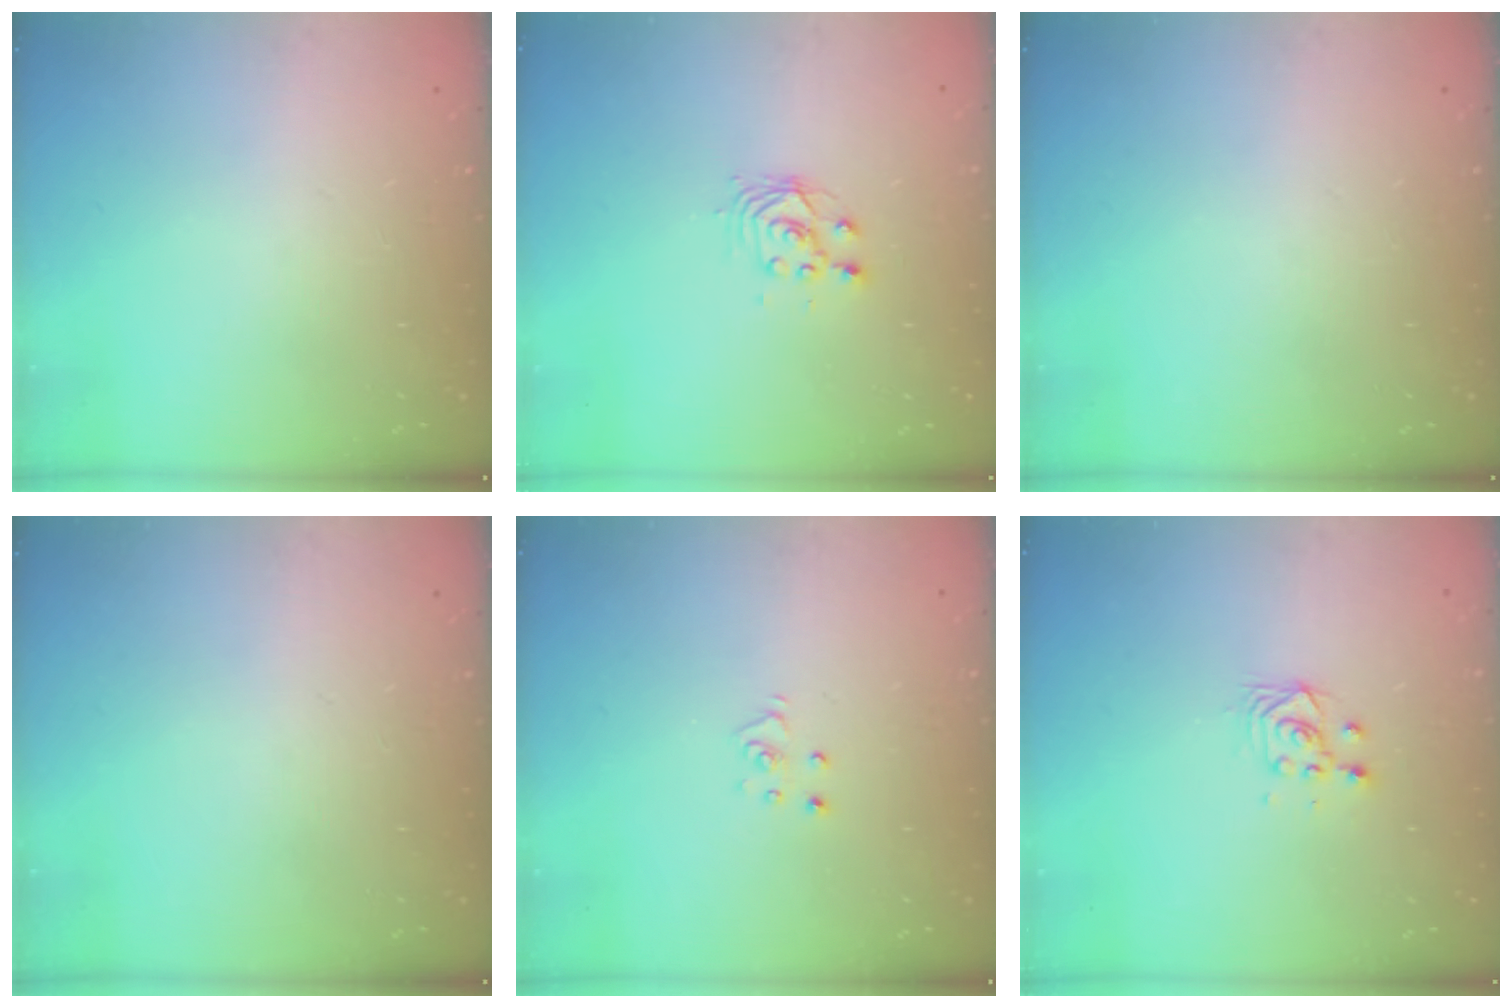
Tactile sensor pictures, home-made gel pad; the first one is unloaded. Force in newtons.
{"total": 3.1, "press": 3.0, "slide": 0.3}
{"total": 0.0}
{"total": 0.0}
{"total": 3.6, "press": 3.6, "slide": 0.2}
{"total": 3.3, "press": 3.2, "slide": 0.7}